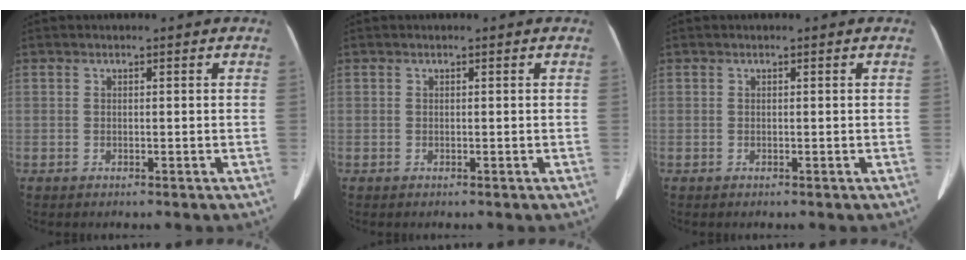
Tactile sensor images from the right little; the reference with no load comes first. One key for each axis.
{"total": 0.0}
{"total": 0.0}